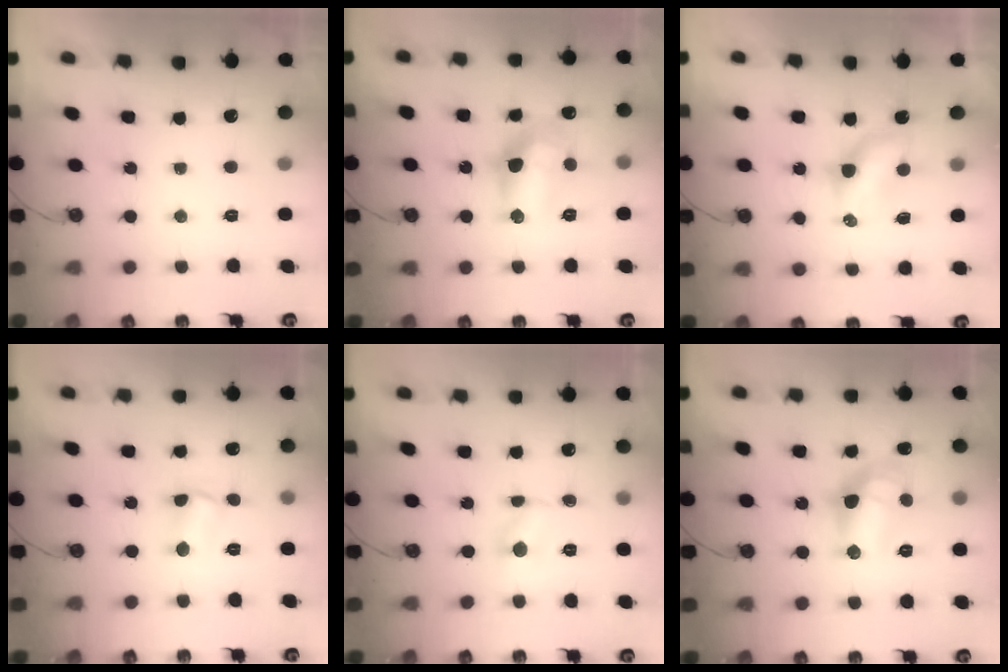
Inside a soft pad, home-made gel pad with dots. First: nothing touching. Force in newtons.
{"total": 12.3, "press": 12.2, "slide": 1.1}
{"total": 5.6, "press": 5.6, "slide": 0.7}
{"total": 3.3, "press": 2.7, "slide": 1.9}
{"total": 2.3, "press": 2.3, "slide": 0.2}
{"total": 11.9, "press": 11.9, "slide": 0.6}